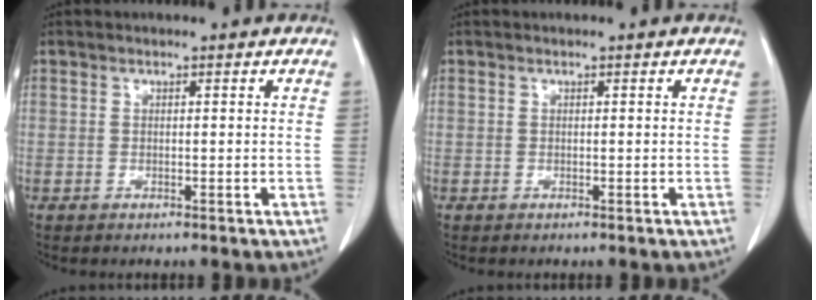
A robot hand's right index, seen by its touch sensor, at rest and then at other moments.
{"total": 0.0}